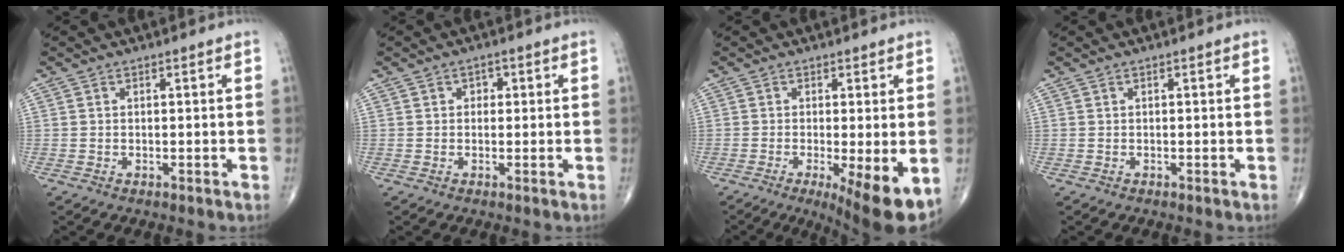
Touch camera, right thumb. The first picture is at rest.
{"total": 1.6, "force": [0.3, 1.3, 0.8], "torque": [0.004, 0.003, -0.001]}
{"total": 10.5, "force": [-3.5, 2.4, 9.6], "torque": [-0.137, -0.023, -0.049]}
{"total": 0.0}